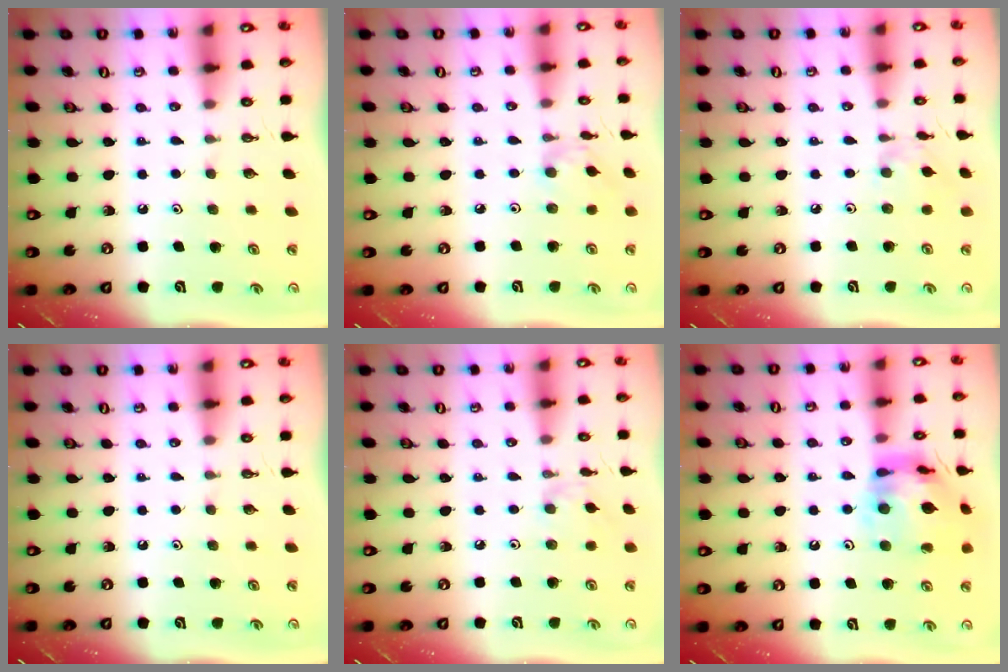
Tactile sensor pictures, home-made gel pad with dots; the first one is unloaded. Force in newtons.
{"total": 2.7, "press": 2.7, "slide": 0.3}
{"total": 2.1, "press": 2.1, "slide": 0.2}
{"total": 0.0}
{"total": 1.4, "press": 1.4, "slide": 0.4}
{"total": 16.7, "press": 16.7, "slide": 1.7}